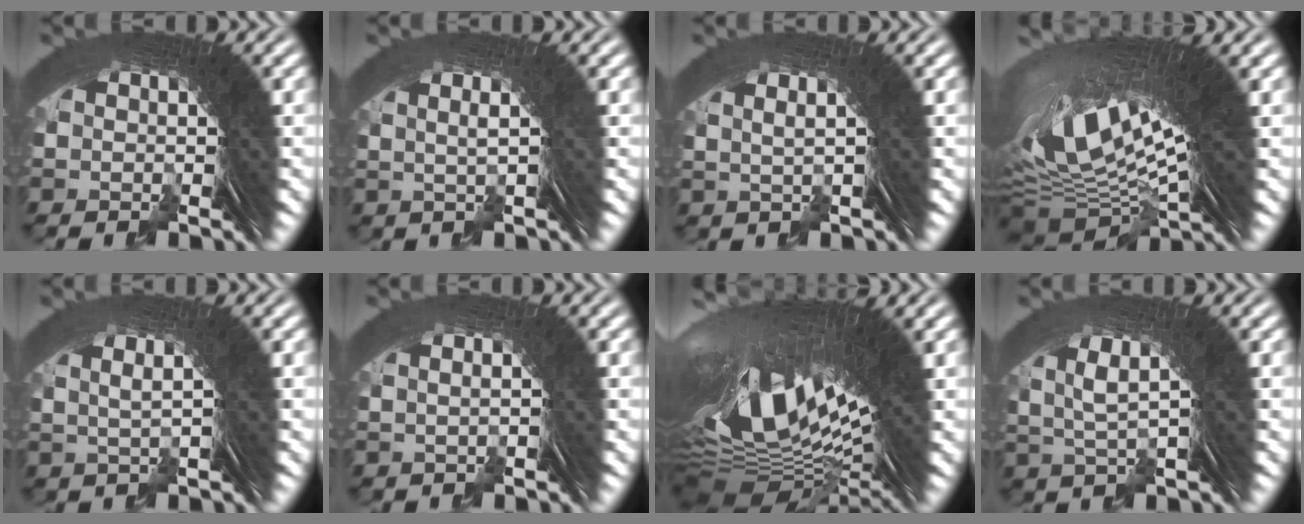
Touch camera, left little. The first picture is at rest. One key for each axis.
{"total": 3.7, "fx": 1.8, "fy": 0.1, "fz": 3.2, "tx": -0.033, "ty": 0.015, "tz": 0.024}
{"total": 3.6, "fx": 1.9, "fy": 0.3, "fz": 3.1, "tx": -0.037, "ty": 0.013, "tz": 0.028}
{"total": 17.8, "fx": 4.4, "fy": 8.1, "fz": 15.3, "tx": -0.273, "ty": -0.012, "tz": 0.083}
{"total": 5.1, "fx": 2.8, "fy": 1.1, "fz": 4.1, "tx": -0.055, "ty": 0.020, "tz": 0.038}
{"total": 1.7, "fx": 0.8, "fy": -0.8, "fz": 1.3, "tx": -0.006, "ty": 0.011, "tz": 0.014}
{"total": 22.5, "fx": 1.7, "fy": 10.6, "fz": 19.8, "tx": -0.339, "ty": -0.022, "tz": 0.046}
{"total": 7.1, "fx": 3.3, "fy": 2.4, "fz": 5.8, "tx": -0.093, "ty": 0.019, "tz": 0.044}